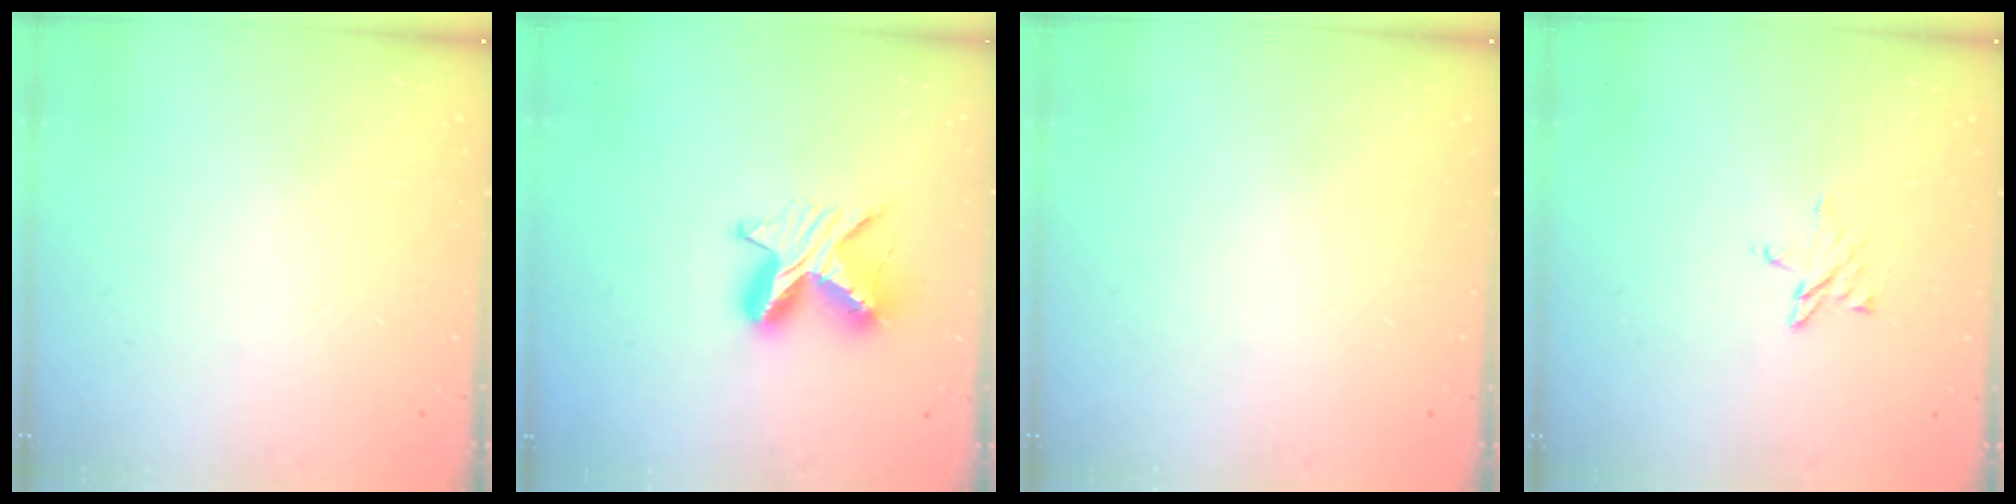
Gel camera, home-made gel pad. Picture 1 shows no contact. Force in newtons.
{"total": 9.6, "press": 9.5, "slide": 0.6}
{"total": 0.0}
{"total": 3.1, "press": 3.0, "slide": 0.3}